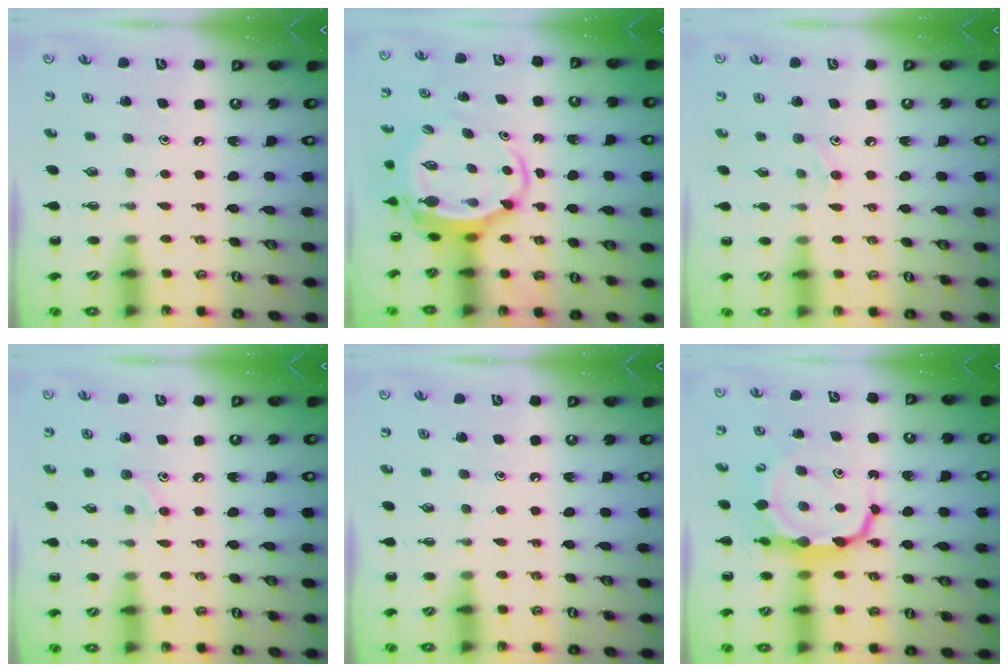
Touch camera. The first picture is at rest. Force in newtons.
{"total": 6.3, "press": 6.2, "slide": 1.4}
{"total": 7.0, "press": 6.6, "slide": 2.4}
{"total": 6.3, "press": 5.9, "slide": 2.1}
{"total": 0.0}
{"total": 9.1, "press": 9.0, "slide": 1.7}